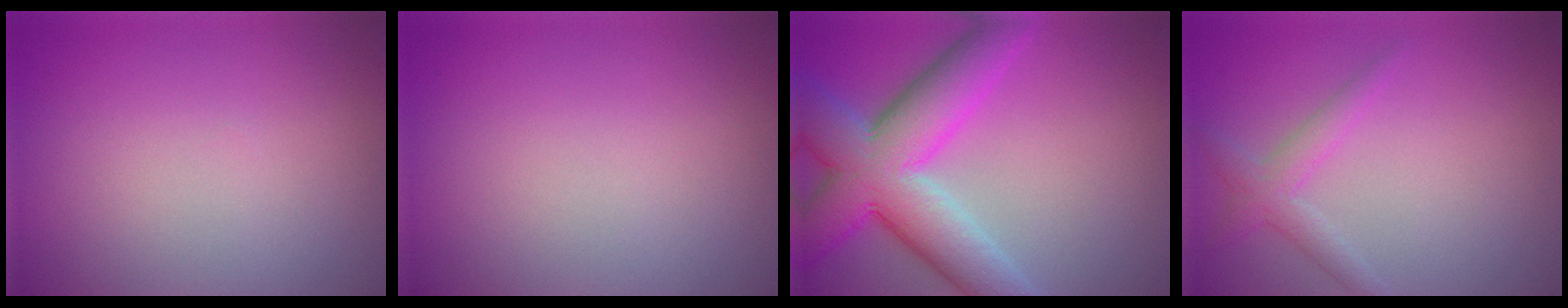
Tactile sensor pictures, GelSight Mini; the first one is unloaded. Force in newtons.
{"total": 0.0}
{"total": 8.9, "press": 8.8, "slide": 0.8}
{"total": 2.2, "press": 2.1, "slide": 0.1}